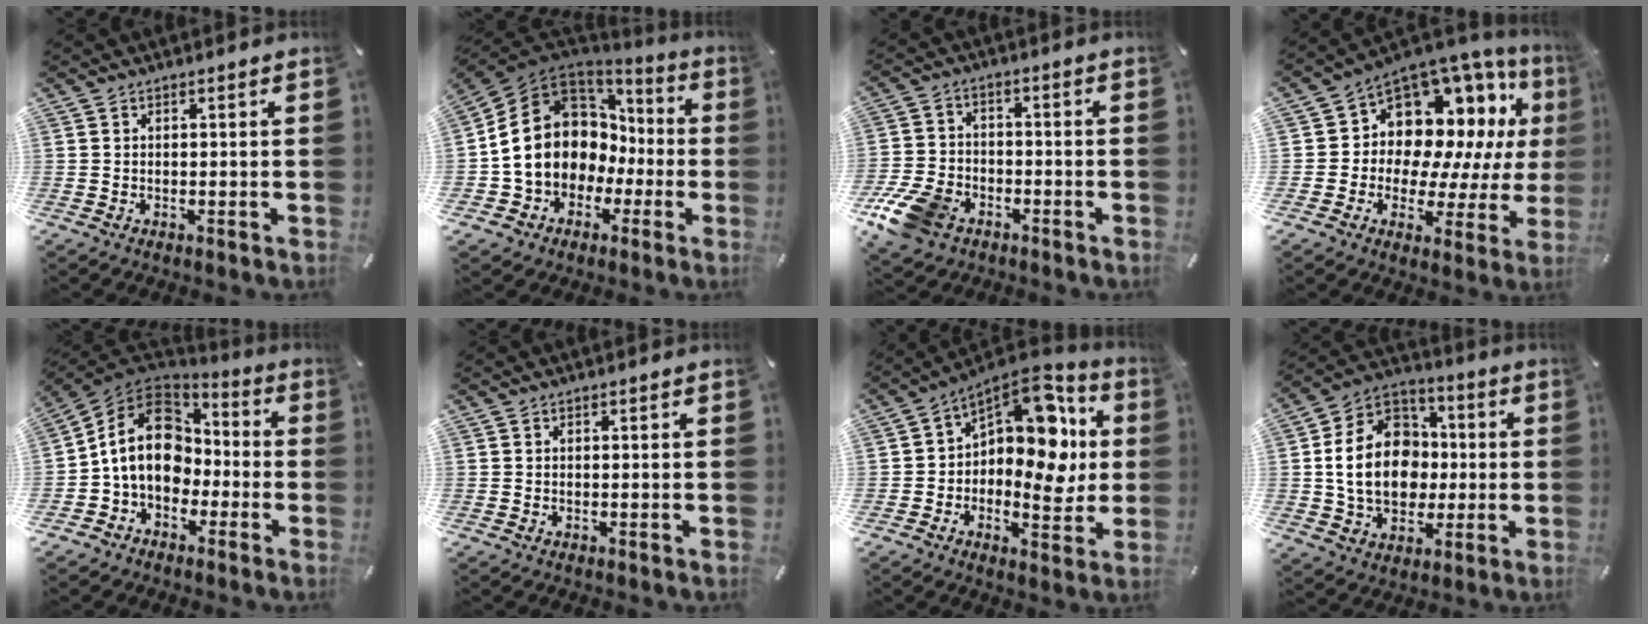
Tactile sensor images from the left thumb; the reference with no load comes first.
{"total": 15.1, "force": [0.4, 13.1, 7.4], "torque": [-0.169, -0.006, 0.012]}
{"total": 11.0, "force": [-6.2, 7.3, 5.4], "torque": [-0.120, 0.033, -0.114]}
{"total": 12.4, "force": [6.1, 9.5, 5.2], "torque": [-0.090, -0.077, 0.114]}
{"total": 15.1, "force": [-0.6, 12.1, 9.0], "torque": [-0.177, 0.027, -0.009]}
{"total": 0.0}
{"total": 13.2, "force": [3.5, 8.9, 9.1], "torque": [-0.123, -0.036, 0.062]}
{"total": 17.5, "force": [-1.0, 14.1, 10.2], "torque": [-0.214, 0.014, -0.019]}